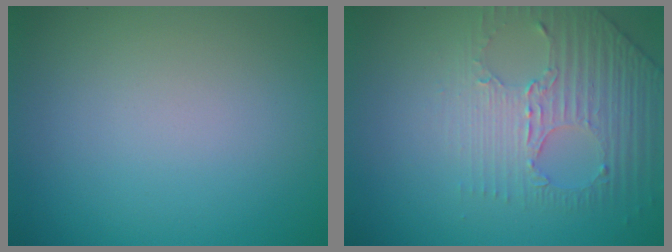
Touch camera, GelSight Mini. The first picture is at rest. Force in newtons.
{"total": 4.4, "press": 3.1, "slide": 3.0}